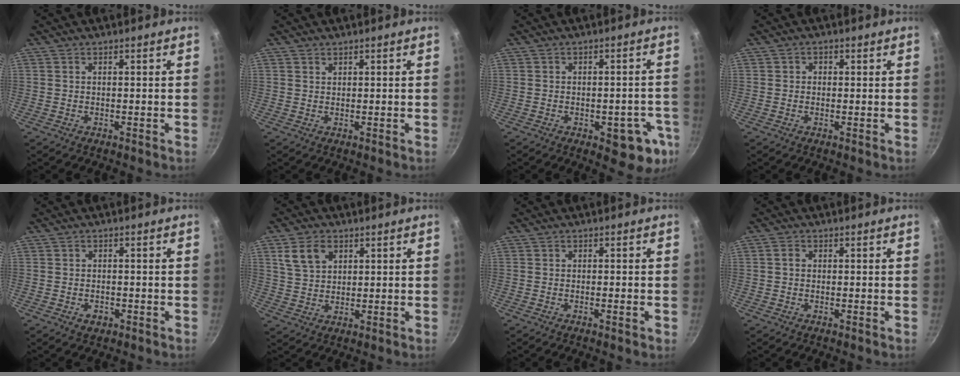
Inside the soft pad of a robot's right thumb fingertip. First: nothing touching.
{"total": 0.8, "force": [0.6, 0.5, 0.2], "torque": [-0.002, -0.001, 0.011]}
{"total": 10.5, "force": [-3.9, 5.3, 8.1], "torque": [-0.041, 0.015, -0.046]}
{"total": 1.3, "force": [0.2, 1.2, 0.5], "torque": [-0.002, 0.000, -0.001]}
{"total": 2.3, "force": [-1.0, 1.7, 1.2], "torque": [-0.014, 0.005, -0.014]}
{"total": 6.7, "force": [3.0, 4.8, 3.7], "torque": [-0.053, -0.004, 0.060]}
{"total": 1.2, "force": [-0.5, 0.2, 1.1], "torque": [-0.021, 0.002, -0.010]}
{"total": 1.0, "force": [0.3, 0.8, 0.5], "torque": [-0.007, 0.001, 0.004]}